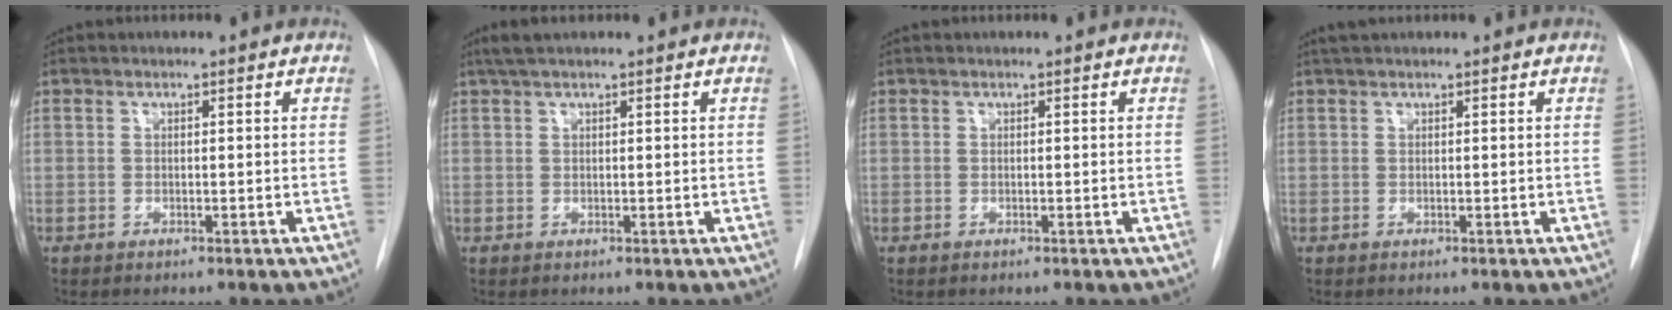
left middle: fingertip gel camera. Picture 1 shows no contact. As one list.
[{"total": 3.1, "force": [2.3, 0.4, 2.0], "torque": [-0.038, 0.021, 0.044]}, {"total": 0.0}, {"total": 1.9, "force": [1.6, 0.2, 1.0], "torque": [-0.017, 0.020, 0.028]}]